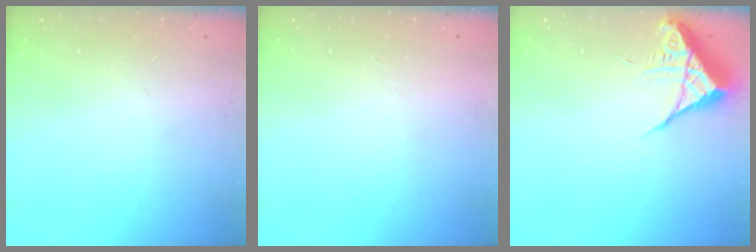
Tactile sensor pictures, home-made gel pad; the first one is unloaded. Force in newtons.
{"total": 1.5, "press": 1.5, "slide": 0.1}
{"total": 6.7, "press": 6.7, "slide": 0.5}